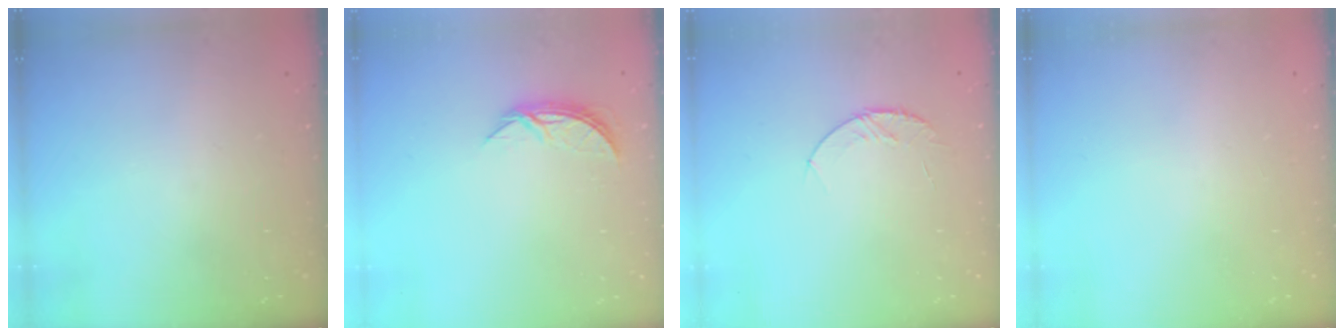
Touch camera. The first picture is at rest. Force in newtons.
{"total": 5.6, "press": 5.6, "slide": 0.5}
{"total": 5.3, "press": 5.3, "slide": 0.6}
{"total": 0.0}